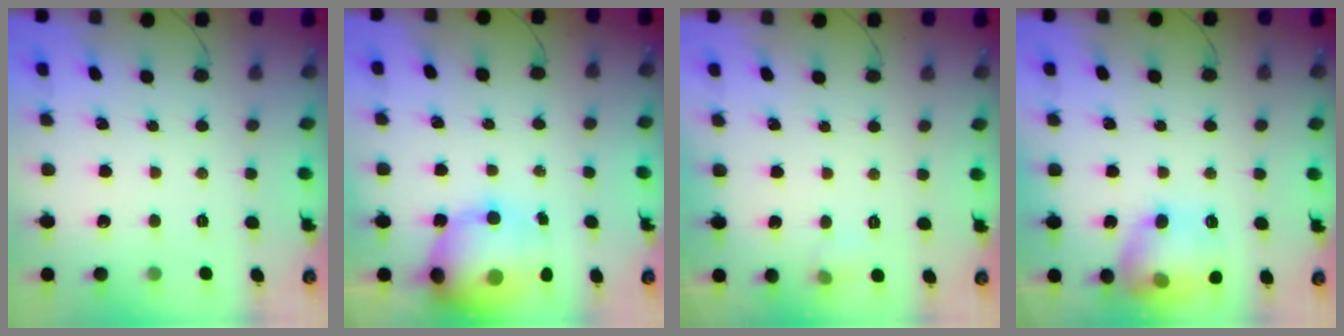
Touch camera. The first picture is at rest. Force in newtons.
{"total": 15.7, "press": 15.3, "slide": 3.7}
{"total": 4.2, "press": 4.0, "slide": 1.3}
{"total": 15.7, "press": 15.7, "slide": 1.3}